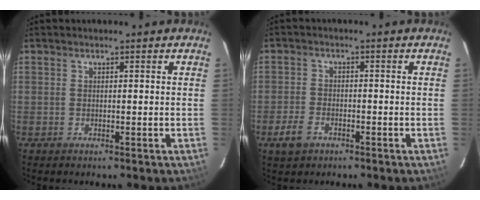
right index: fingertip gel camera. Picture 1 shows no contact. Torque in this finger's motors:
{"motor_torque": [0.32, -0.20, 0.10, 0.02]}